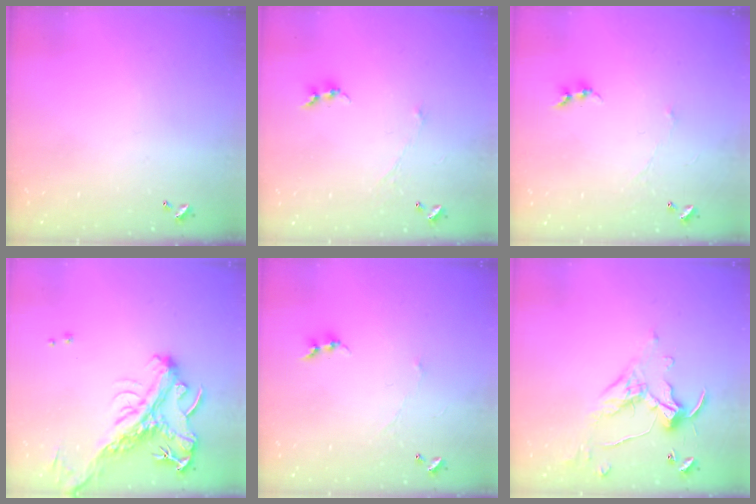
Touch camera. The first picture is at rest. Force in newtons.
{"total": 0.0}
{"total": 0.0}
{"total": 4.1, "press": 3.9, "slide": 1.3}
{"total": 0.0}
{"total": 1.1, "press": 1.1, "slide": 0.1}